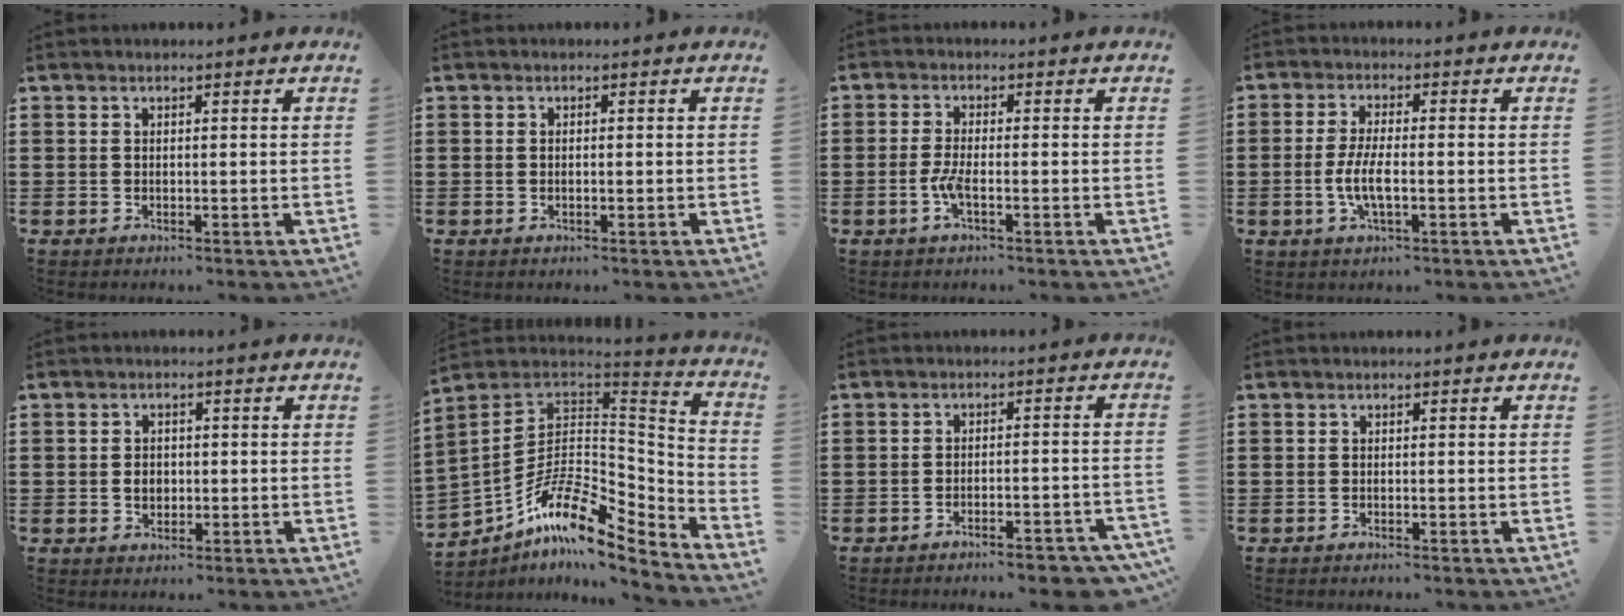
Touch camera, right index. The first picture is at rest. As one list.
[{"total": 0.5, "force": [-0.1, 0.2, 0.5], "torque": [-0.011, -0.002, -0.002]}, {"total": 3.2, "force": [-1.3, 0.6, 2.9], "torque": [-0.072, -0.007, -0.030]}, {"total": 5.1, "force": [-1.4, 1.4, 4.7], "torque": [-0.109, -0.005, -0.034]}, {"total": 2.3, "force": [-0.3, 1.7, 1.5], "torque": [-0.025, -0.001, -0.008]}, {"total": 12.3, "force": [-6.3, 5.8, 8.8], "torque": [-0.167, -0.006, -0.124]}, {"total": 4.4, "force": [-4.0, 0.2, 1.8], "torque": [-0.029, -0.005, -0.075]}, {"total": 0.0}]